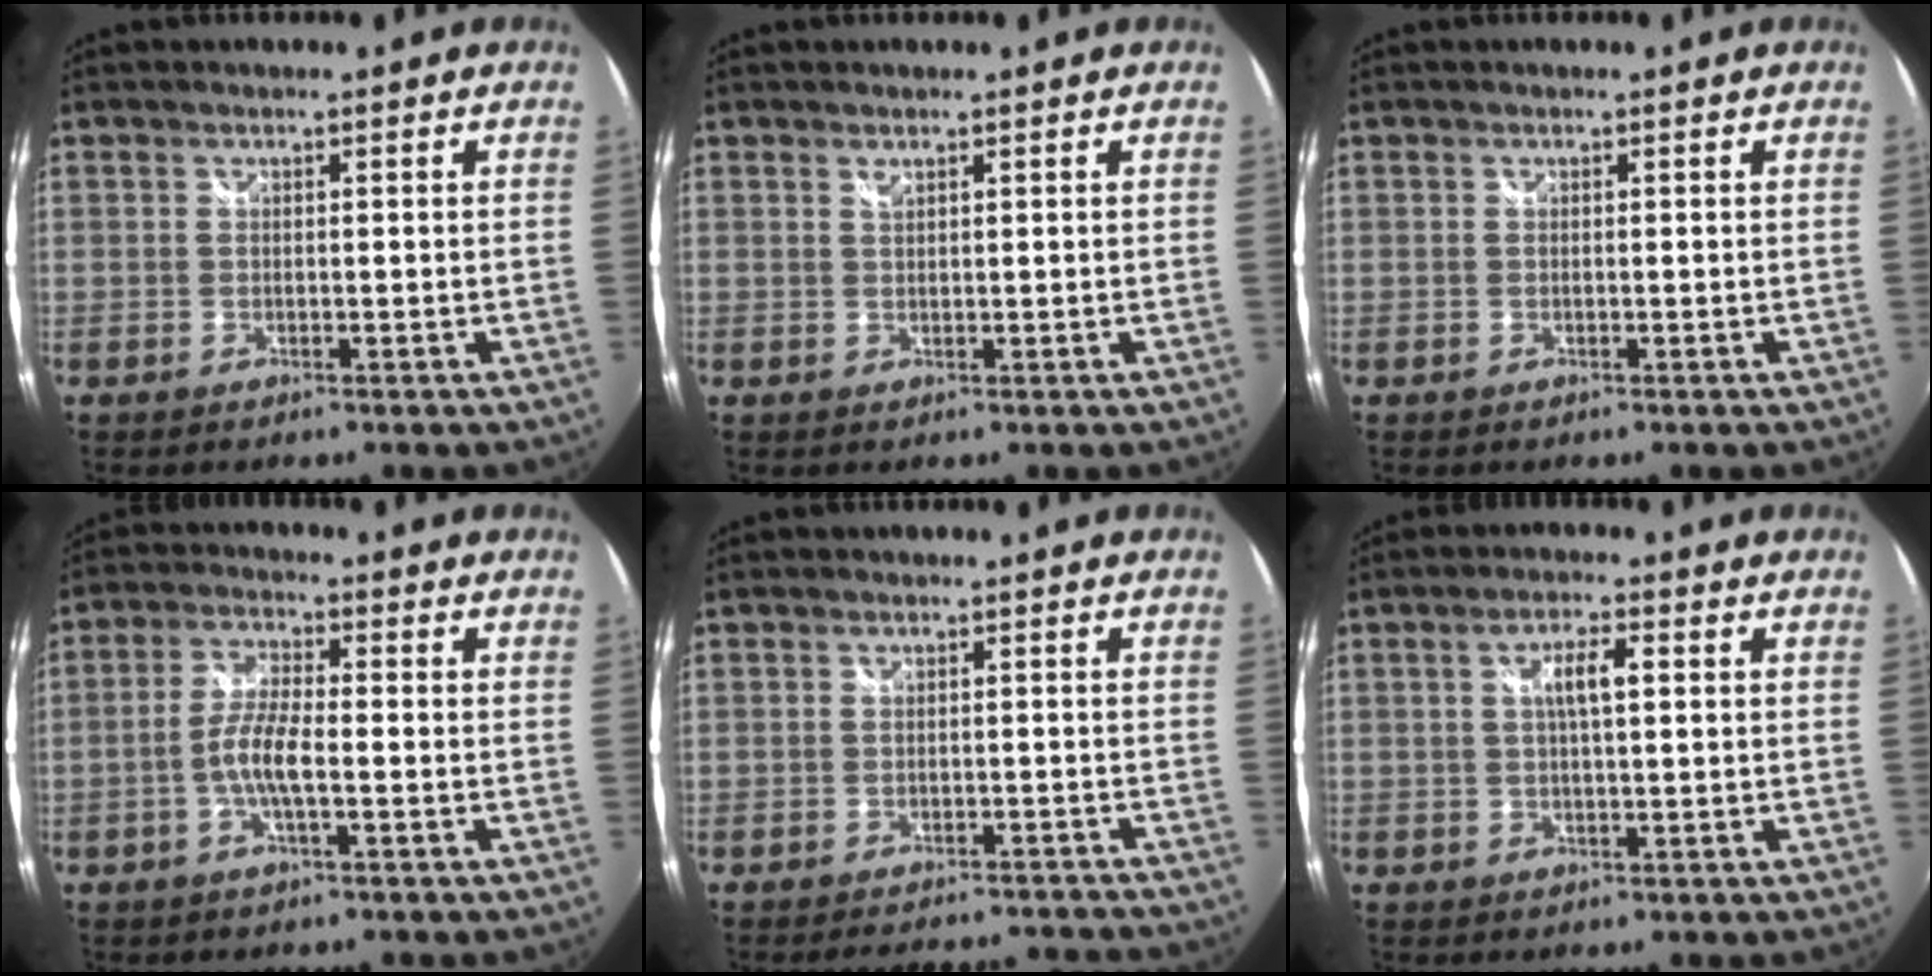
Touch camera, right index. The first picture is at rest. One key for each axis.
{"total": 0.8, "fx": 0.7, "fy": 0.0, "fz": 0.4, "tx": -0.006, "ty": 0.001, "tz": 0.012}
{"total": 0.0}
{"total": 5.7, "fx": -1.7, "fy": 1.0, "fz": 5.4, "tx": -0.114, "ty": 0.005, "tz": -0.035}
{"total": 9.2, "fx": -8.3, "fy": 3.2, "fz": 2.2, "tx": -0.040, "ty": 0.018, "tz": -0.098}
{"total": 4.2, "fx": 0.8, "fy": 0.7, "fz": 4.1, "tx": -0.073, "ty": 0.007, "tz": 0.015}